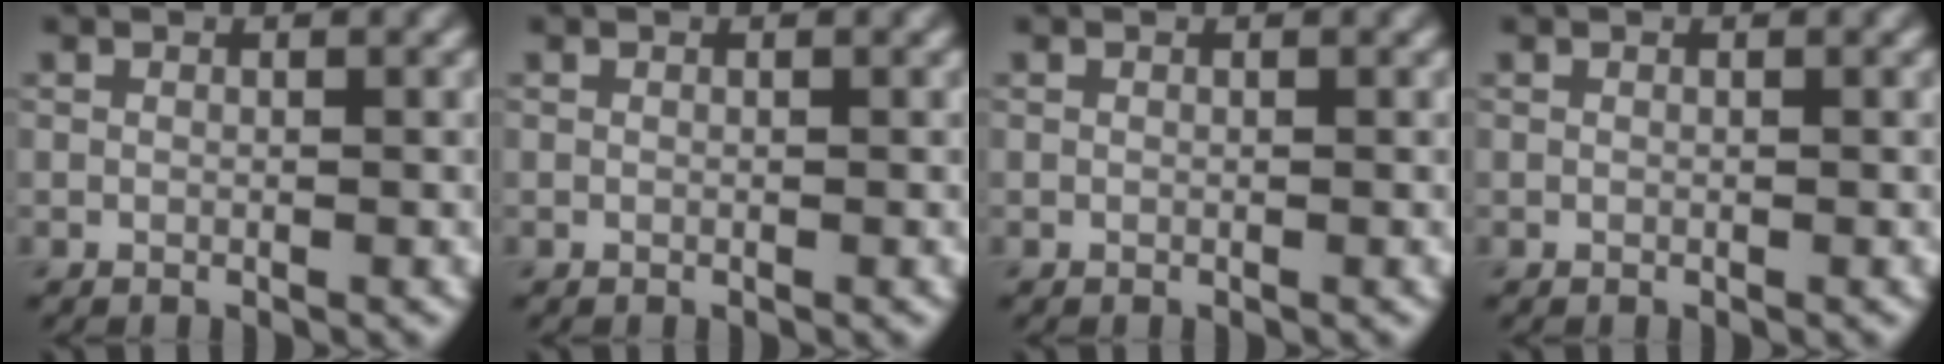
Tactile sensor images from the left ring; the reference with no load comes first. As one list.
[{"total": 0.0}, {"total": 0.0}, {"total": 0.0}]